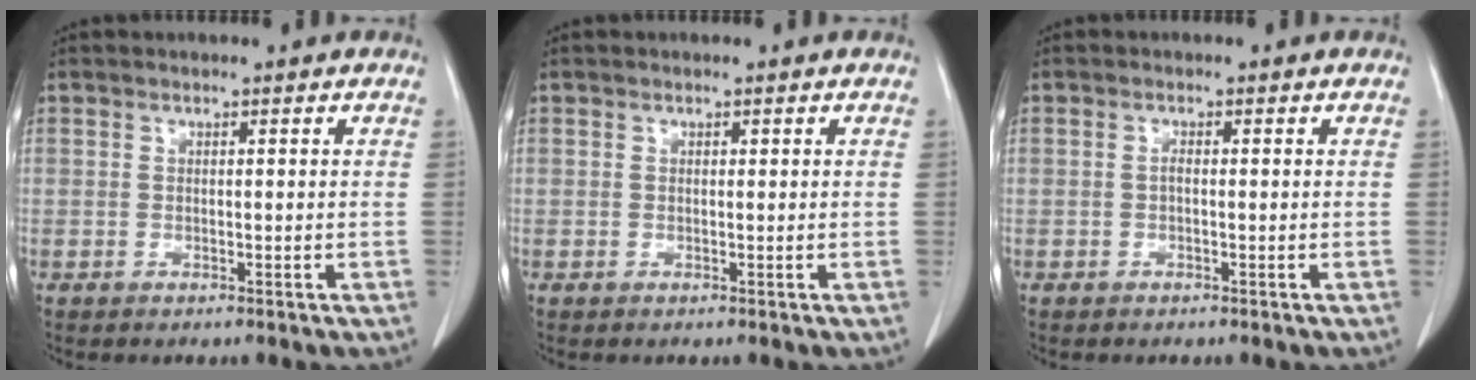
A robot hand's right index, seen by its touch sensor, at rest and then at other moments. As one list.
[{"total": 0.0}, {"total": 0.7, "force": [-0.1, 0.2, 0.6], "torque": [-0.012, 0.002, -0.003]}]